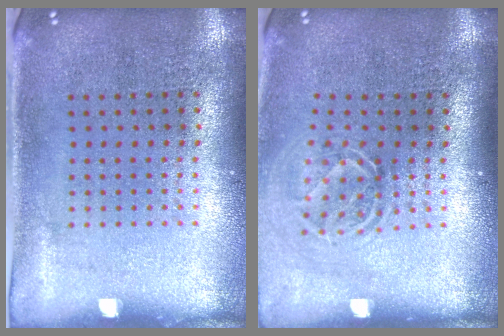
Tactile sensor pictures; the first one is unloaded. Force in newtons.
{"total": 1.7, "press": 1.2, "slide": 1.2}